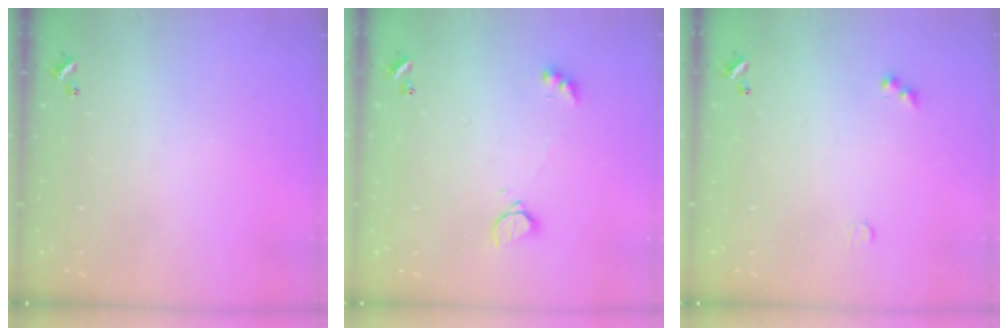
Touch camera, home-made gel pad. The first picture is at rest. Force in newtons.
{"total": 2.3, "press": 2.3, "slide": 0.3}
{"total": 2.5, "press": 2.4, "slide": 0.5}